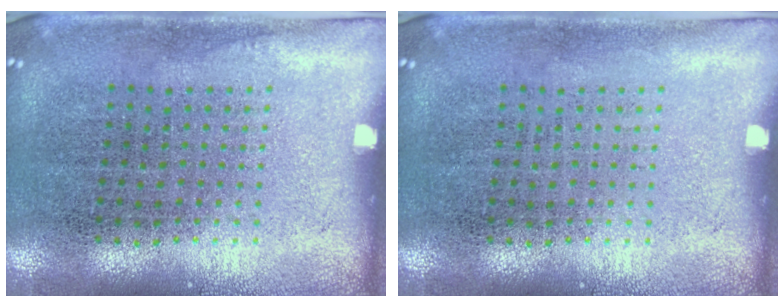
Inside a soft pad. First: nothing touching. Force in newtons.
{"total": 0.0}